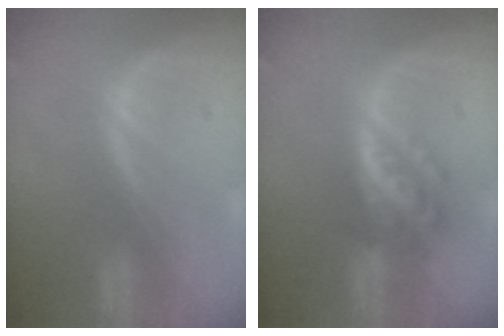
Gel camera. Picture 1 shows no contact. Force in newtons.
{"total": 6.0, "press": 5.3, "slide": 2.8}